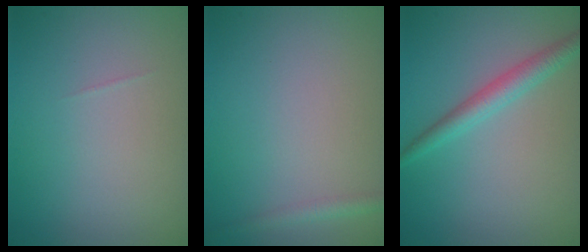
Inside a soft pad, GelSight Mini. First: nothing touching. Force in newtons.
{"total": 1.3, "press": 1.3, "slide": 0.0}
{"total": 2.5, "press": 2.5, "slide": 0.1}